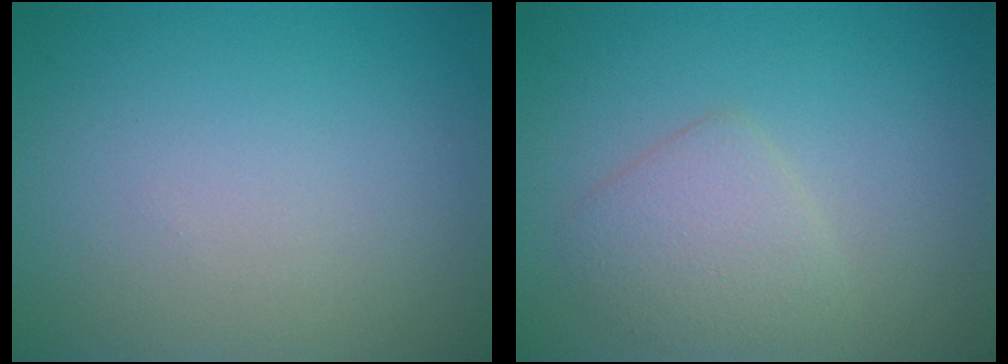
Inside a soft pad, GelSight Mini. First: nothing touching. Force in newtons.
{"total": 2.6, "press": 2.6, "slide": 0.0}